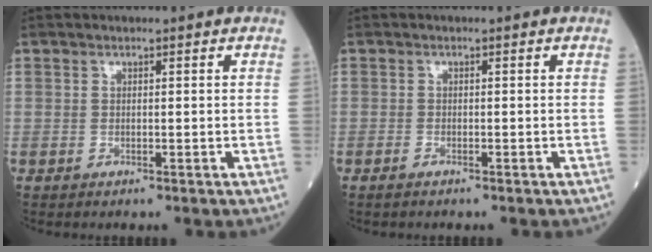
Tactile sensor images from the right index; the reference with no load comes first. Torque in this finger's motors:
{"motor_torque": [-0.38, -0.20, -0.37, -0.05]}